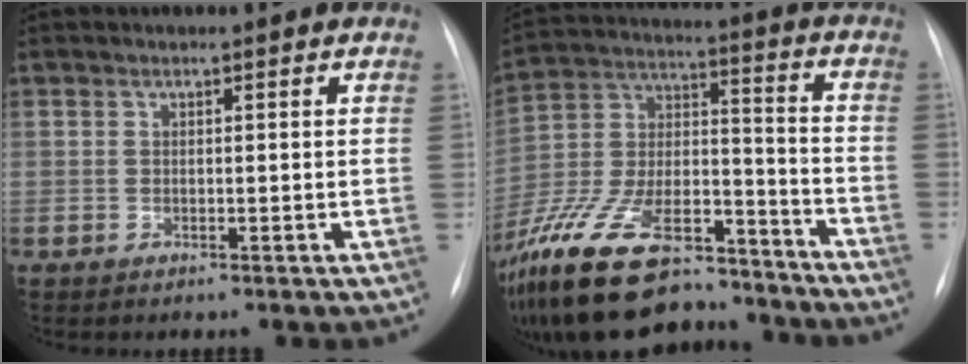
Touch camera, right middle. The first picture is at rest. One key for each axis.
{"total": 25.4, "fx": -19.9, "fy": 8.6, "fz": 13.1, "tx": -0.281, "ty": 0.005, "tz": -0.338}